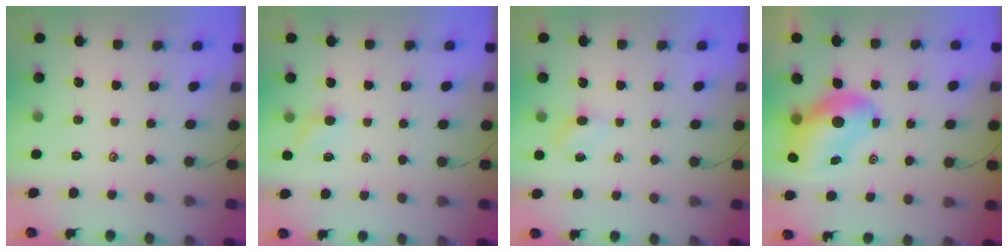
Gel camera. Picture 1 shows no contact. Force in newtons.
{"total": 3.5, "press": 3.3, "slide": 1.0}
{"total": 2.9, "press": 2.8, "slide": 0.9}
{"total": 10.2, "press": 9.8, "slide": 2.9}